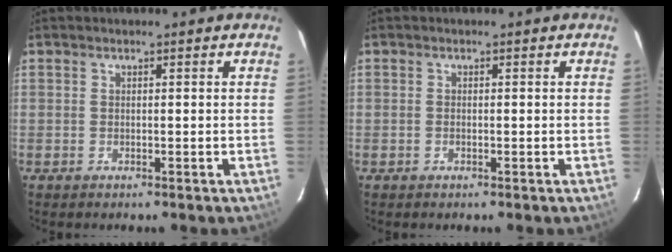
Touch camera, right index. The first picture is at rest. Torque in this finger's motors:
{"motor_torque": [-0.17, 0.12, -0.03, 0.00]}